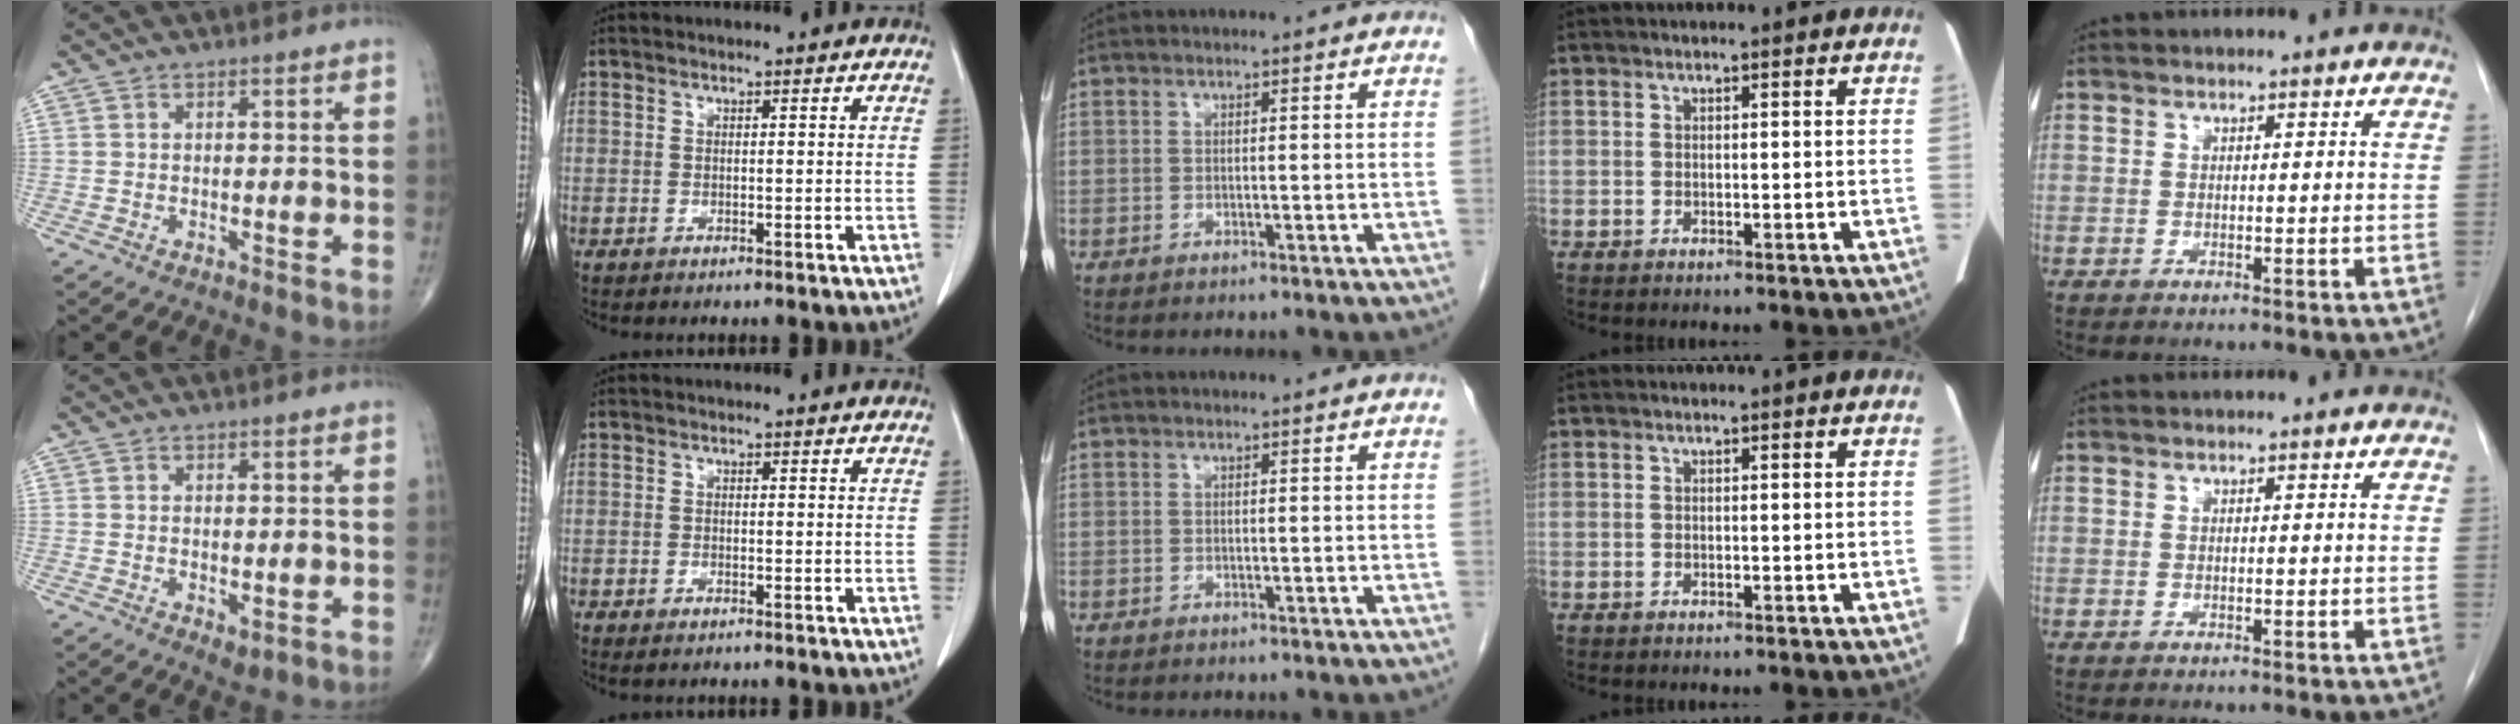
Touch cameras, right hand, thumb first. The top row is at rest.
{"thumb": {"total": 2.3, "force": [-0.4, 1.2, 1.9], "torque": [-0.026, -0.007, 0.000]}, "index": {"total": 1.0, "force": [-0.7, 0.3, 0.7], "torque": [-0.013, -0.001, -0.007]}}